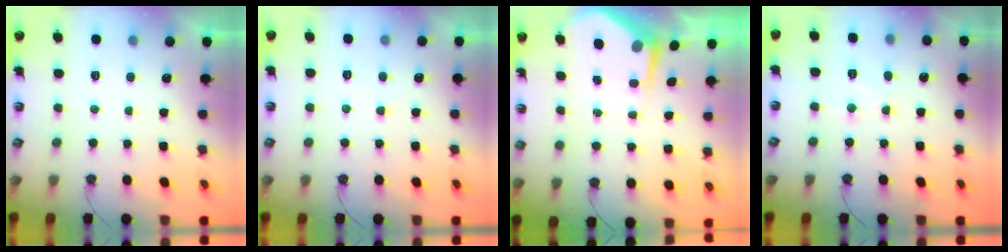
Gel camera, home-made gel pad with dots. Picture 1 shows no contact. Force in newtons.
{"total": 4.0, "press": 3.9, "slide": 0.5}
{"total": 4.2, "press": 4.2, "slide": 0.5}
{"total": 7.0, "press": 7.0, "slide": 0.4}